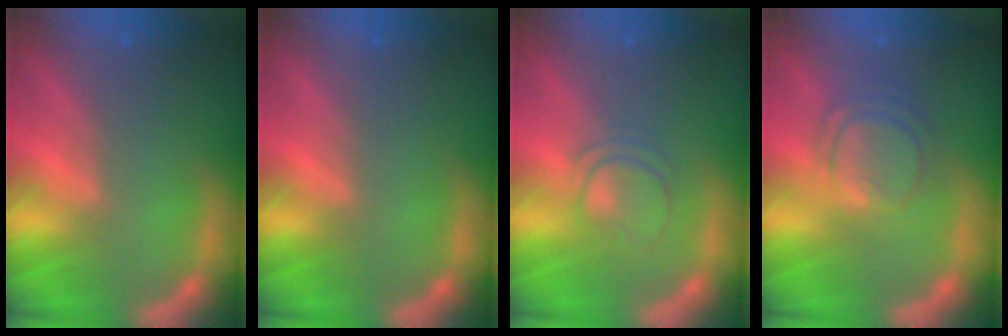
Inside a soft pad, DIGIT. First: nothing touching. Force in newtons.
{"total": 0.0}
{"total": 3.0}
{"total": 5.1}